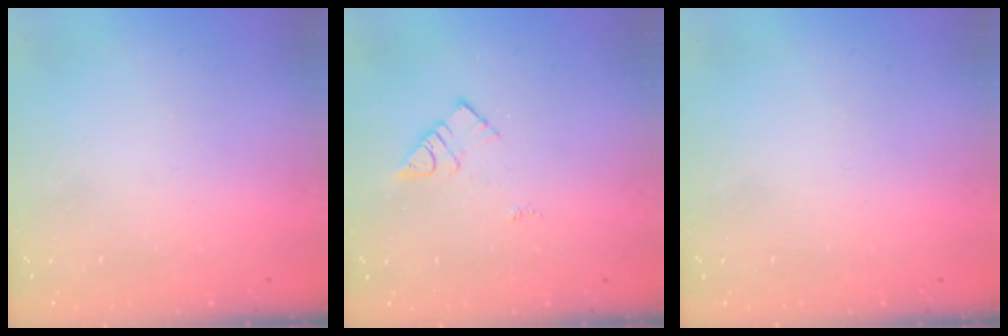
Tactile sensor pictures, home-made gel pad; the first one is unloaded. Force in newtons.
{"total": 6.6, "press": 6.6, "slide": 0.7}
{"total": 0.0}